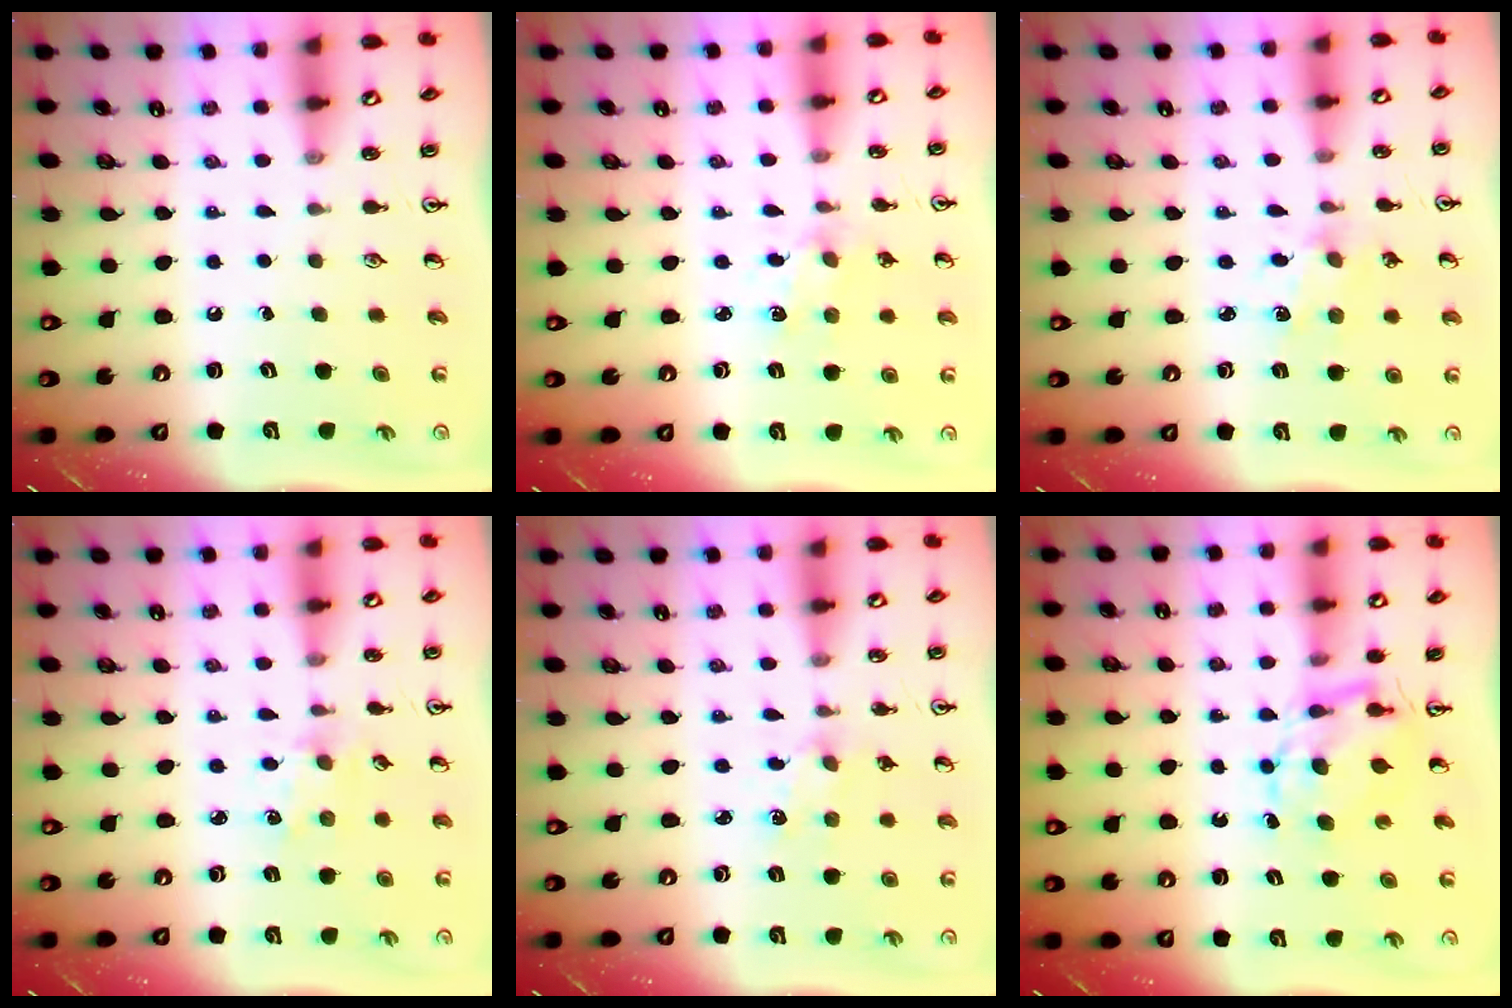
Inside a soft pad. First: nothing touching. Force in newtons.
{"total": 2.0, "press": 2.0, "slide": 0.4}
{"total": 2.3, "press": 2.3, "slide": 0.3}
{"total": 1.9, "press": 1.8, "slide": 0.3}
{"total": 2.5, "press": 2.4, "slide": 0.4}
{"total": 6.5, "press": 6.4, "slide": 0.6}